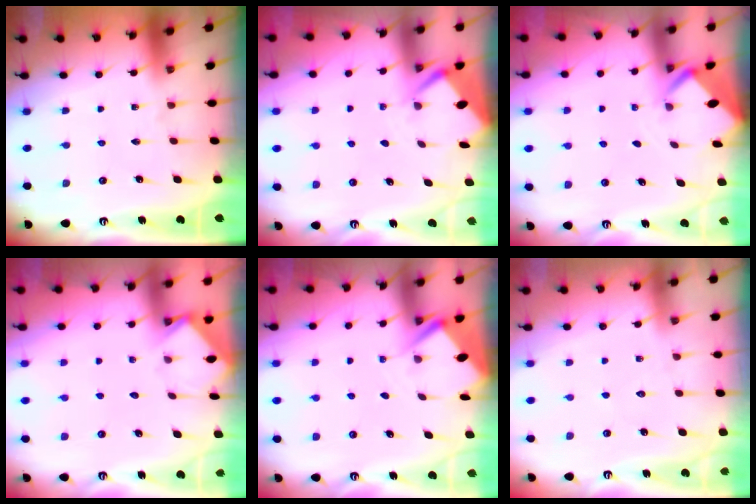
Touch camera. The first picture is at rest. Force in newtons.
{"total": 2.9, "press": 2.8, "slide": 0.3}
{"total": 2.0, "press": 2.0, "slide": 0.0}
{"total": 3.1, "press": 3.0, "slide": 0.3}
{"total": 2.8, "press": 2.8, "slide": 0.4}
{"total": 4.1, "press": 4.1, "slide": 0.4}